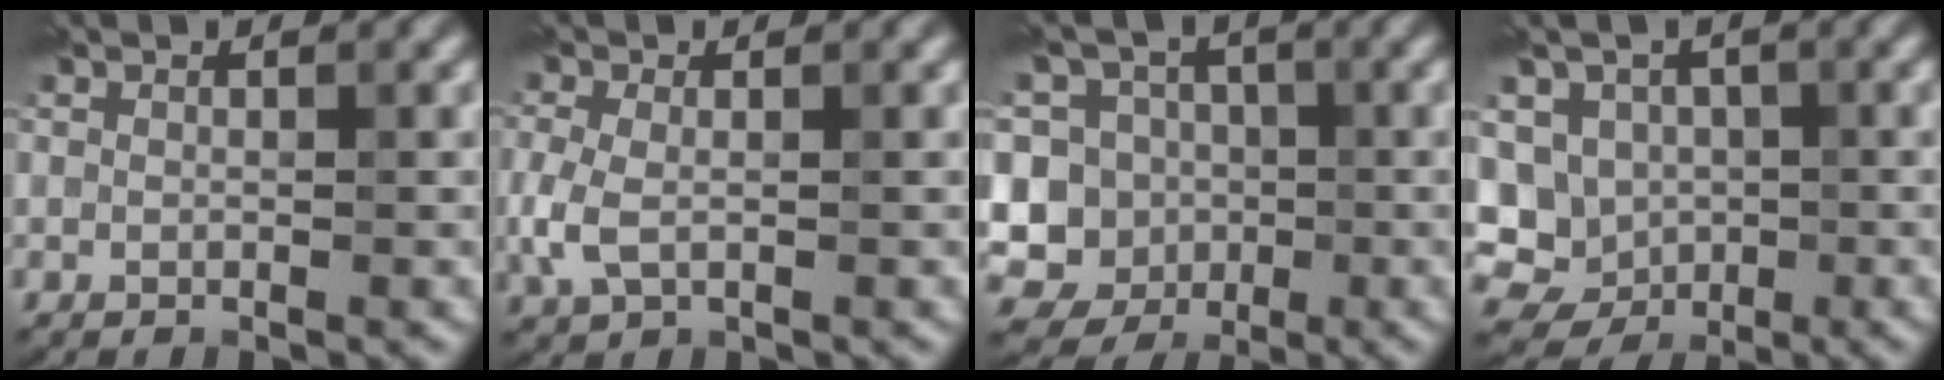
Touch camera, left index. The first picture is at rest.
{"total": 2.9, "force": [-0.4, 1.9, 2.2], "torque": [-0.058, -0.002, -0.009]}
{"total": 11.0, "force": [-1.0, 10.5, 3.1], "torque": [-0.087, 0.031, -0.047]}
{"total": 9.3, "force": [-0.6, 8.8, 3.0], "torque": [-0.052, 0.019, -0.038]}